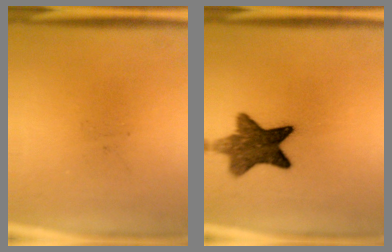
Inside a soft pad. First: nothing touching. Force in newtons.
{"total": 9.5}